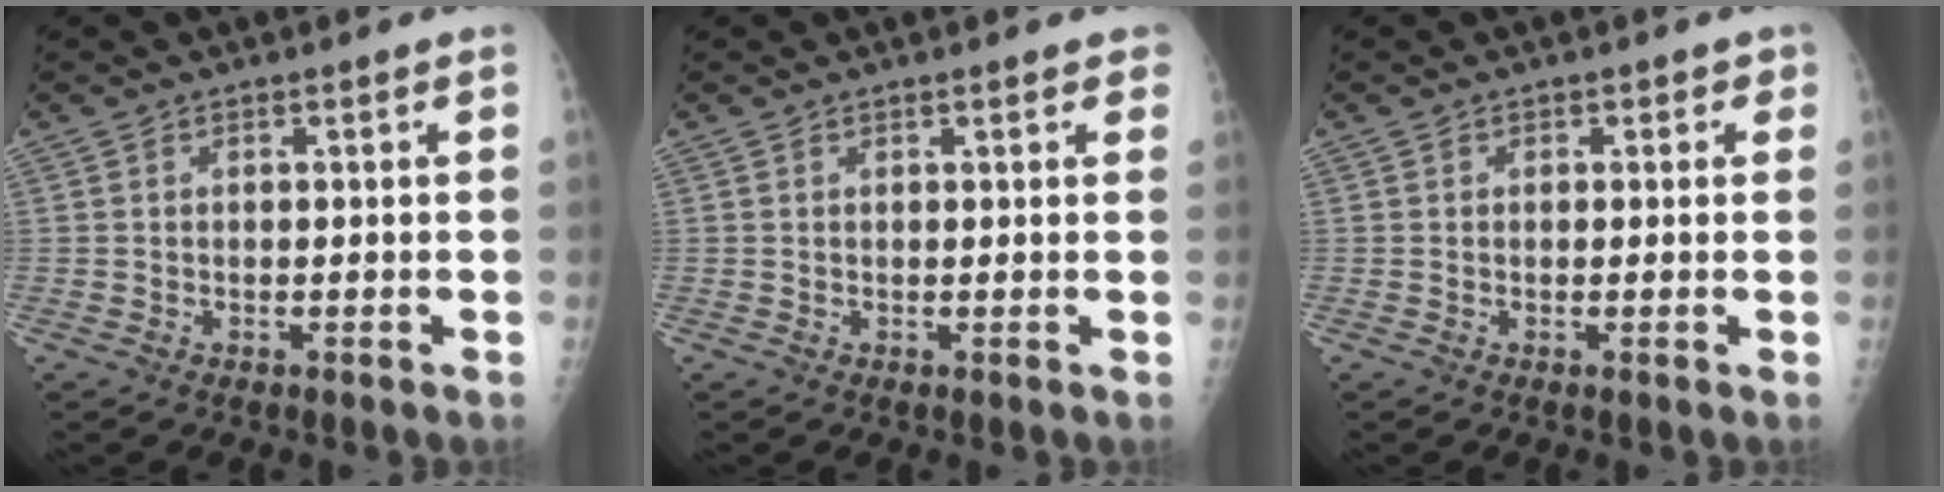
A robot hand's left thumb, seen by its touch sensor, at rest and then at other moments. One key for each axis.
{"total": 2.3, "fx": 1.6, "fy": 0.8, "fz": 1.4, "tx": -0.004, "ty": 0.001, "tz": 0.015}
{"total": 1.4, "fx": 0.6, "fy": 1.2, "fz": 0.4, "tx": 0.019, "ty": 0.001, "tz": -0.001}